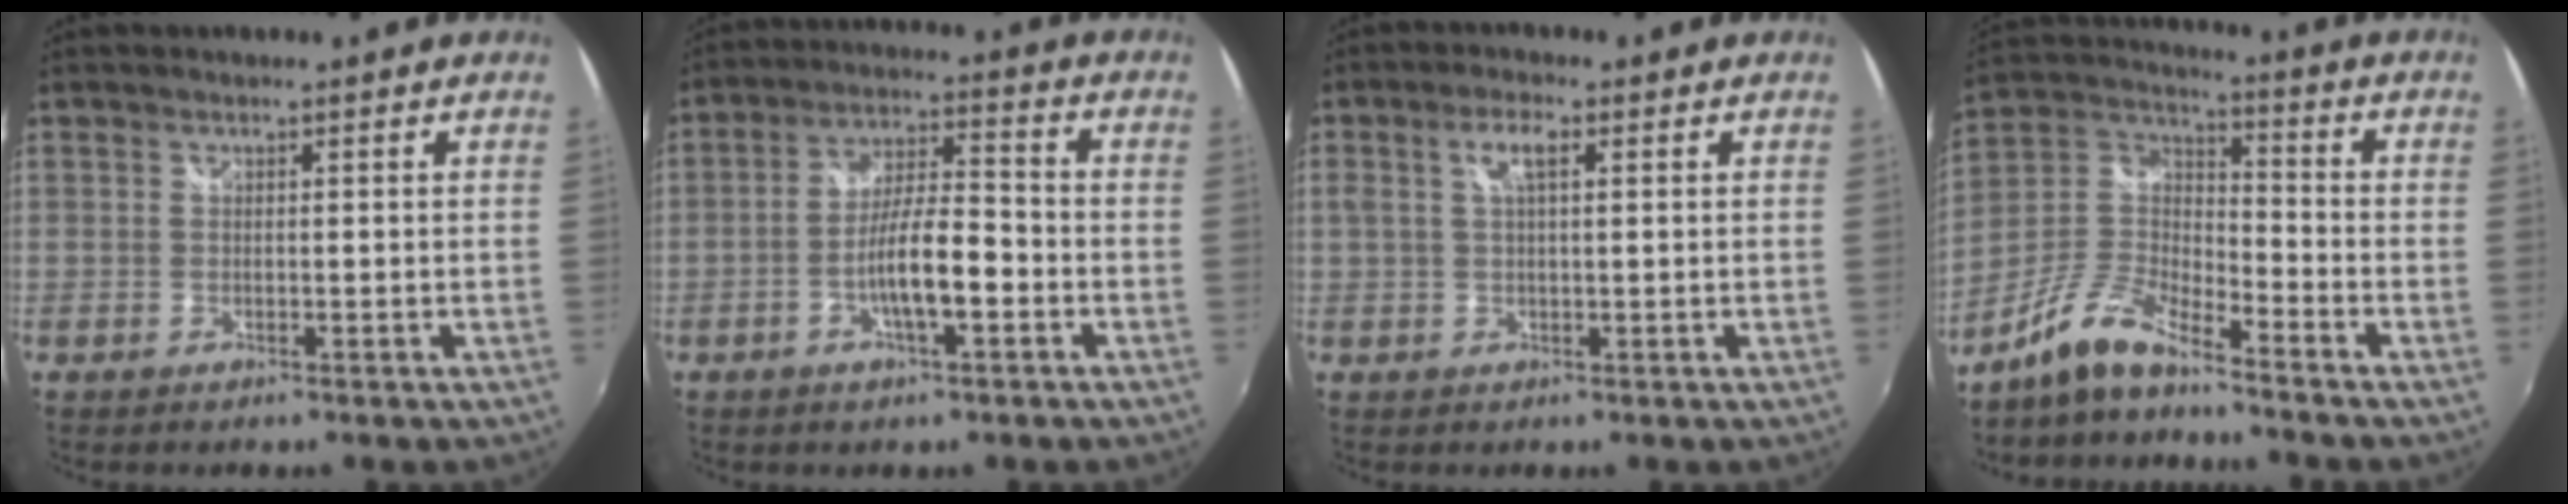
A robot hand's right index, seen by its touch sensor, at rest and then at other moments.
{"total": 9.1, "force": [-3.3, 2.0, 8.3], "torque": [-0.155, 0.003, -0.056]}
{"total": 4.0, "force": [1.2, 1.3, 3.6], "torque": [-0.068, 0.007, 0.023]}
{"total": 9.4, "force": [-7.5, 2.2, 5.1], "torque": [-0.129, 0.019, -0.156]}